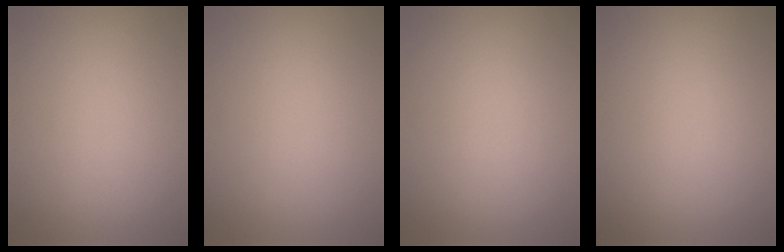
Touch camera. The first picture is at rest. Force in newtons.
{"total": 0.0}
{"total": 0.0}
{"total": 0.0}